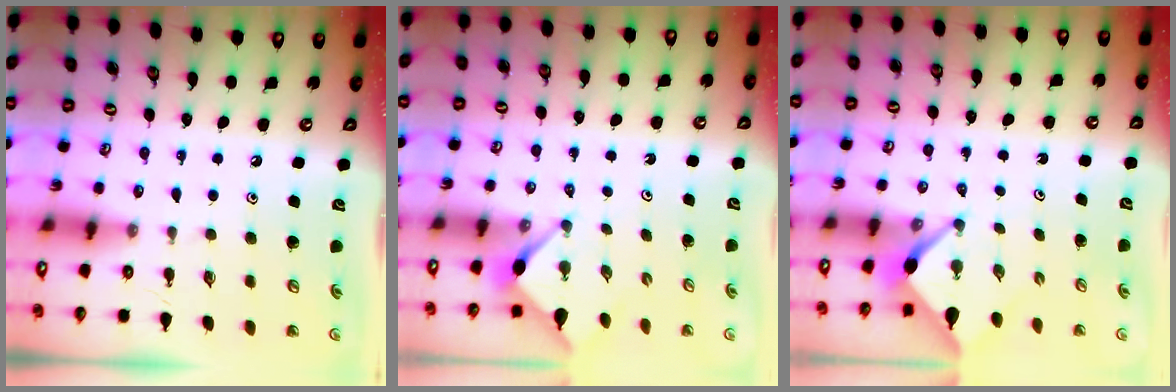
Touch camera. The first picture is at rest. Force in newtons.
{"total": 2.9, "press": 2.9, "slide": 0.3}
{"total": 2.6, "press": 2.5, "slide": 0.3}